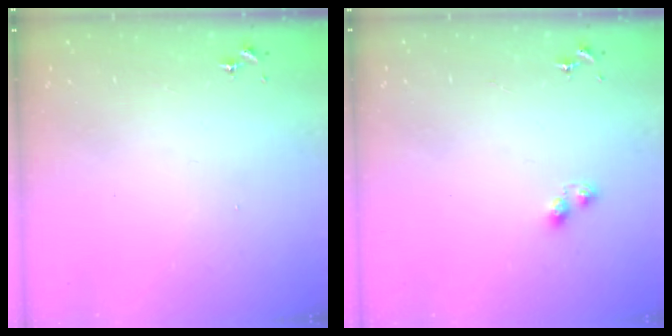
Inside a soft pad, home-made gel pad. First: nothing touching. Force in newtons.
{"total": 4.7, "press": 4.5, "slide": 1.3}